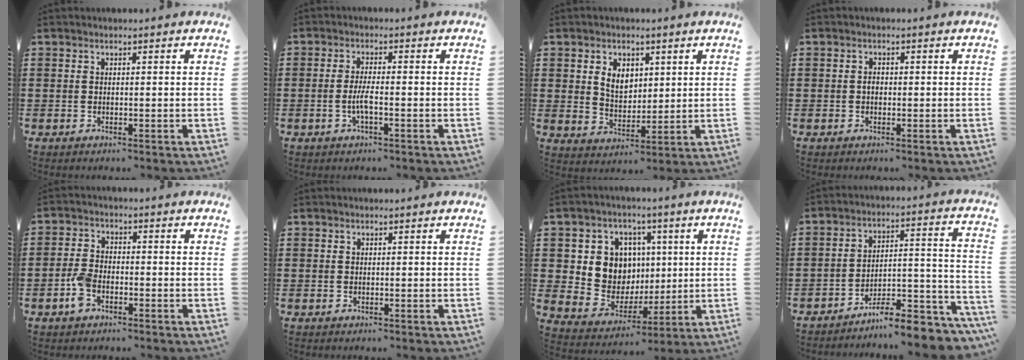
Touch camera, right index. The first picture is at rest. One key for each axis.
{"total": 3.2, "fx": -1.0, "fy": 0.6, "fz": 3.0, "tx": -0.068, "ty": -0.006, "tz": -0.023}
{"total": 4.6, "fx": 1.6, "fy": 3.4, "fz": 2.6, "tx": -0.056, "ty": 0.007, "tz": 0.027}
{"total": 1.0, "fx": -0.2, "fy": 0.6, "fz": 0.8, "tx": -0.018, "ty": 0.001, "tz": -0.005}
{"total": 3.9, "fx": -1.8, "fy": 1.9, "fz": 2.8, "tx": -0.078, "ty": -0.004, "tz": -0.041}
{"total": 0.0}
{"total": 9.3, "fx": 2.2, "fy": 8.6, "fz": 2.8, "tx": -0.084, "ty": -0.003, "tz": 0.047}
{"total": 8.2, "fx": -7.4, "fy": 1.4, "fz": 3.3, "tx": -0.040, "ty": 0.015, "tz": -0.139}